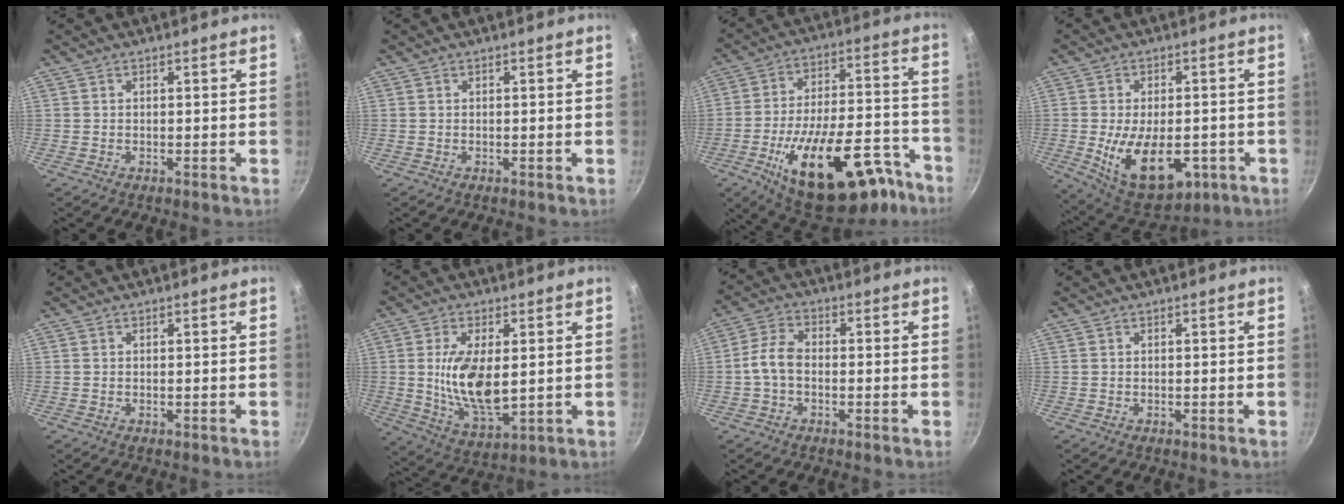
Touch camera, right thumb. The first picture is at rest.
{"total": 0.0}
{"total": 28.8, "force": [-15.4, 13.4, 20.4], "torque": [-0.265, 0.075, -0.219]}
{"total": 16.3, "force": [-4.3, 9.1, 12.8], "torque": [-0.181, -0.005, -0.049]}
{"total": 0.0}
{"total": 12.8, "force": [1.2, 6.1, 11.2], "torque": [-0.205, -0.016, 0.031]}
{"total": 5.4, "force": [-1.0, 3.1, 4.2], "torque": [-0.086, 0.027, -0.029]}
{"total": 0.0}